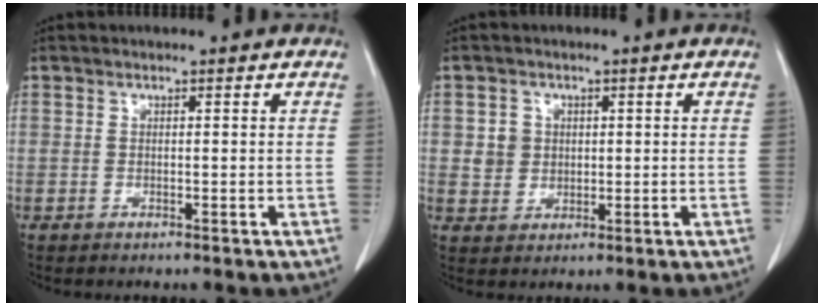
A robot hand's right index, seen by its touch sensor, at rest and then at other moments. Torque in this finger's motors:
{"motor_torque": [0.35, 0.02, 0.15, 0.03]}